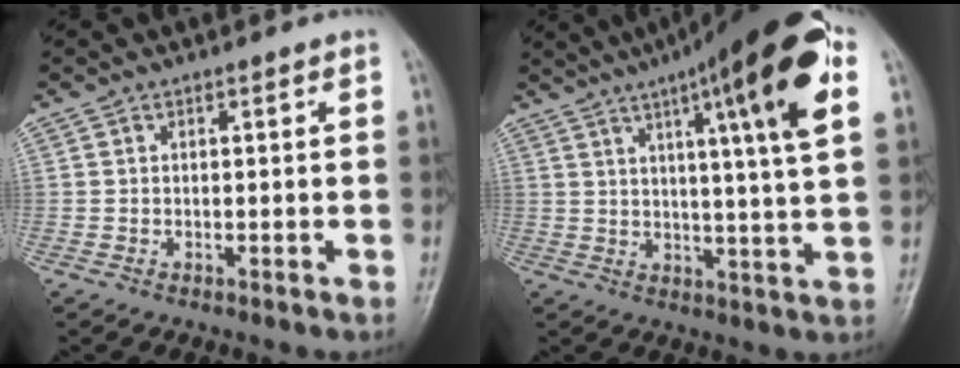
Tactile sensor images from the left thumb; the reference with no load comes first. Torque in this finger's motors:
{"motor_torque": [0.72, 0.71, 1.70, -1.07, 0.14]}